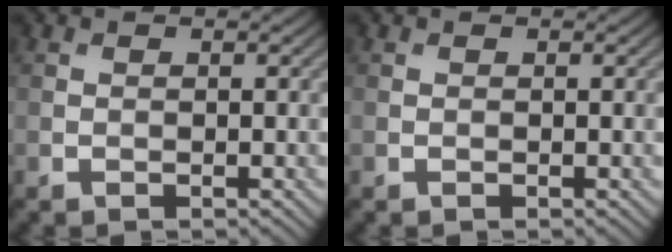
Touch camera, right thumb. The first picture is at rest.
{"total": 0.0}